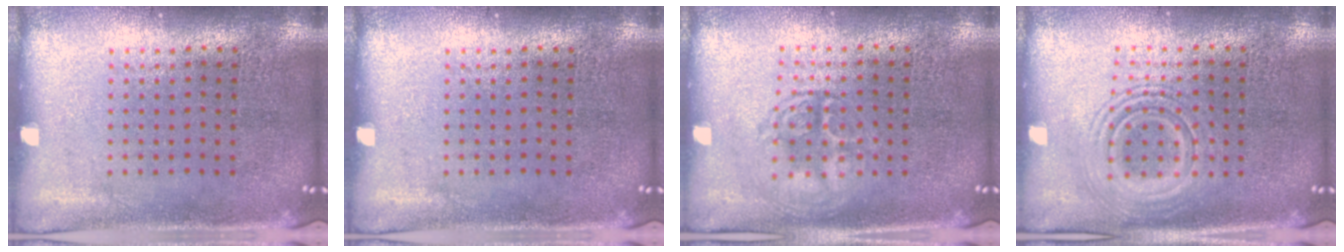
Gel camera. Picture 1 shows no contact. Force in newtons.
{"total": 0.0}
{"total": 1.3, "press": 1.3, "slide": 0.1}
{"total": 2.3, "press": 2.3, "slide": 0.4}